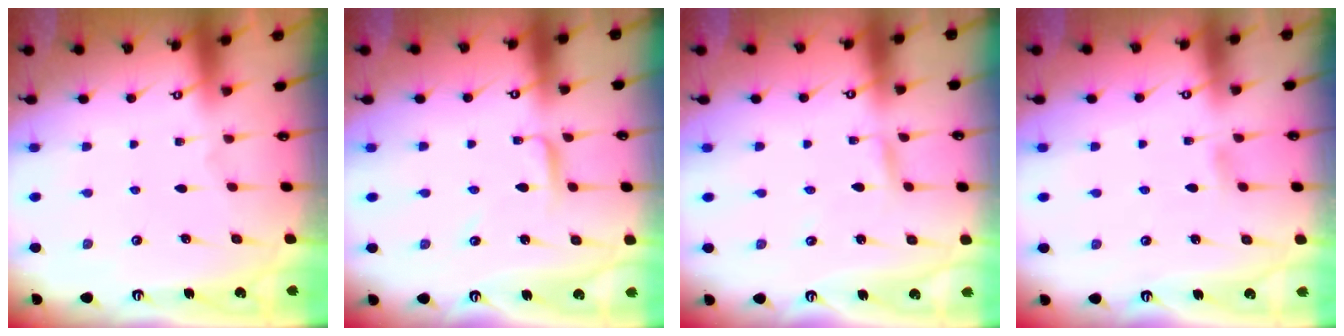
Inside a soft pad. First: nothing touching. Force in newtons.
{"total": 3.0, "press": 3.0, "slide": 0.4}
{"total": 2.7, "press": 2.7, "slide": 0.1}
{"total": 2.8, "press": 2.8, "slide": 0.3}